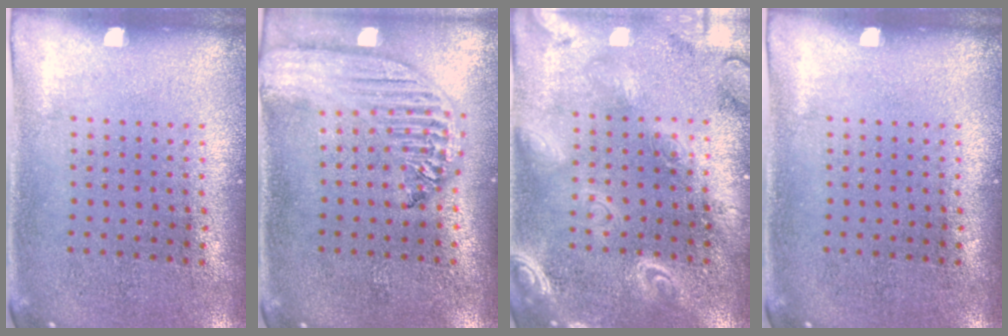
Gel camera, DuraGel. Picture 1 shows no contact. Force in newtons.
{"total": 2.5, "press": 2.1, "slide": 1.4}
{"total": 3.7, "press": 3.7, "slide": 0.4}
{"total": 0.0}